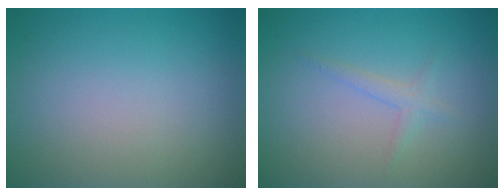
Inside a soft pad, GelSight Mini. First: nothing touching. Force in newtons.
{"total": 1.2, "press": 1.2, "slide": 0.0}